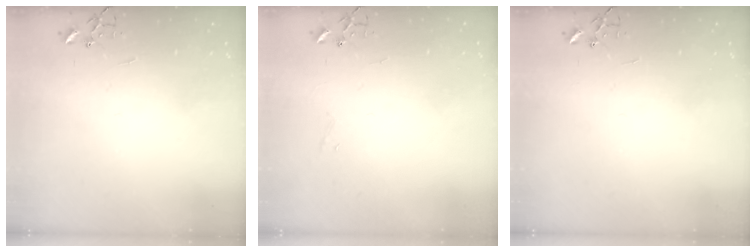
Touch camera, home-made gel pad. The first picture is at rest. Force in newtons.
{"total": 3.4, "press": 3.4, "slide": 0.3}
{"total": 0.0}